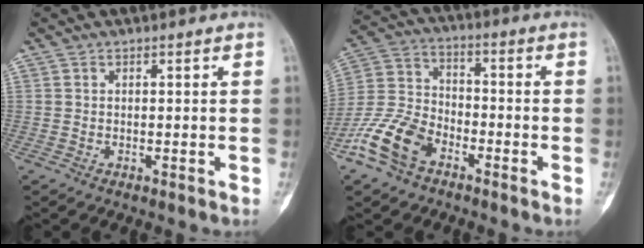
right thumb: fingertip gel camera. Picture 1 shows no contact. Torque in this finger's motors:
{"motor_torque": [1.23, 1.24, 0.64, -0.72, 0.10]}